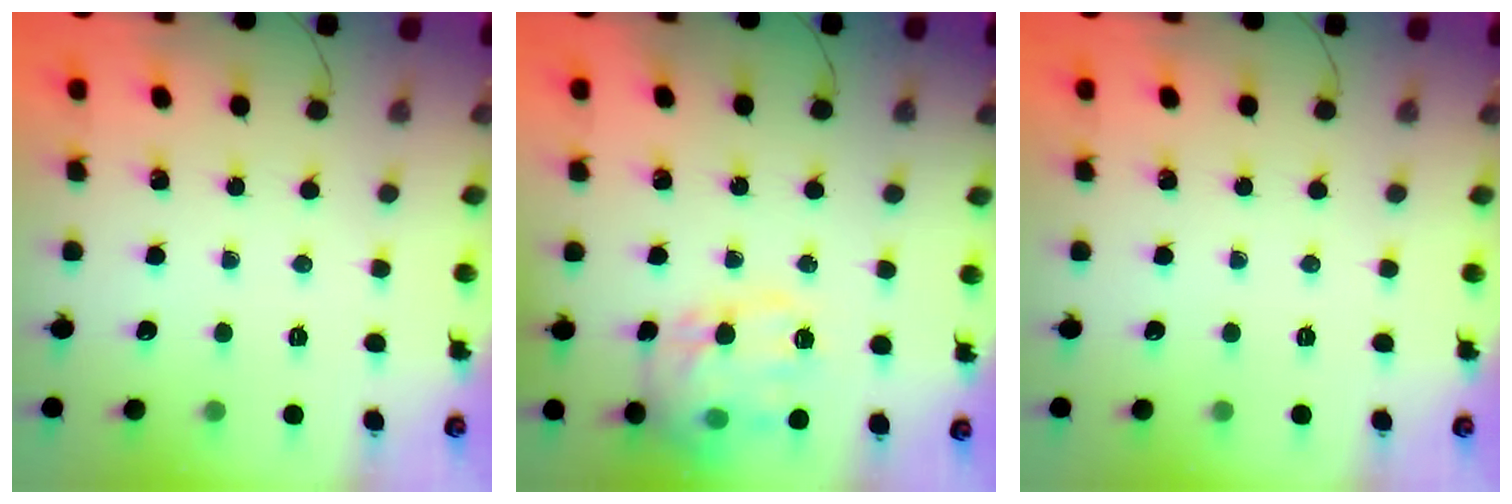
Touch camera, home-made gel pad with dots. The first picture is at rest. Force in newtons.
{"total": 17.3, "press": 17.3, "slide": 1.4}
{"total": 0.0}